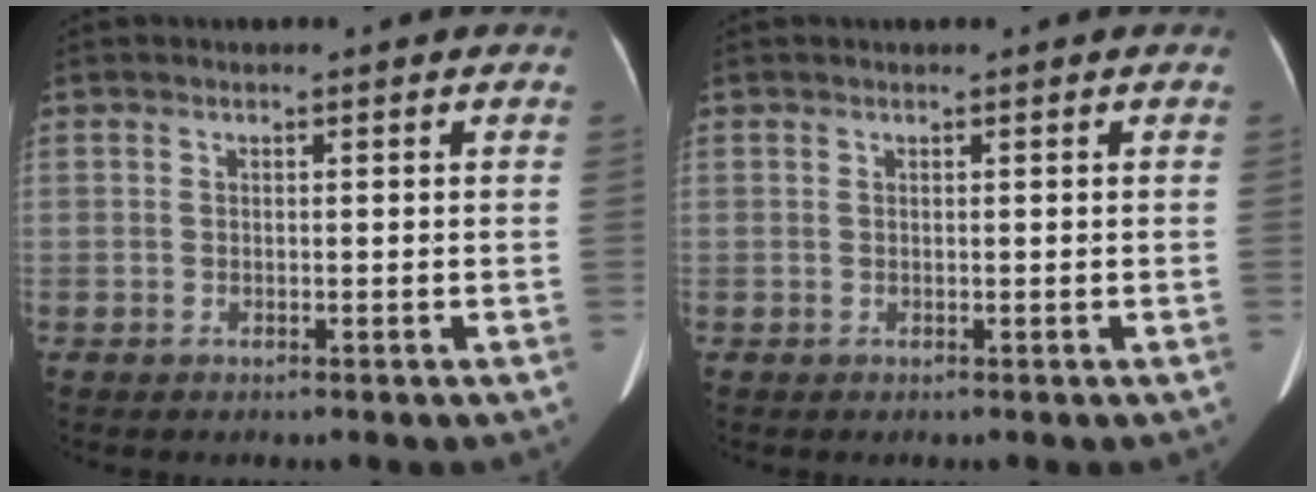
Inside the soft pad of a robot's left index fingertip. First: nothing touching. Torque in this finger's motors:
{"motor_torque": [-0.08, 0.16, -0.29, -0.01]}